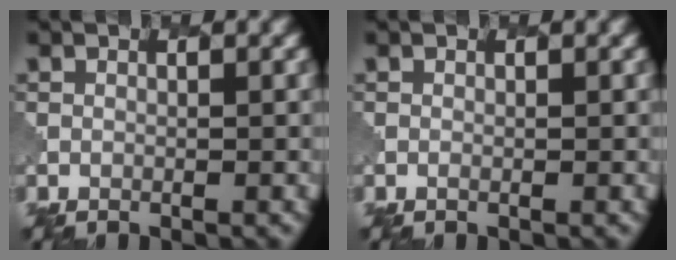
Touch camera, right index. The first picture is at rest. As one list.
[{"total": 0.0}]